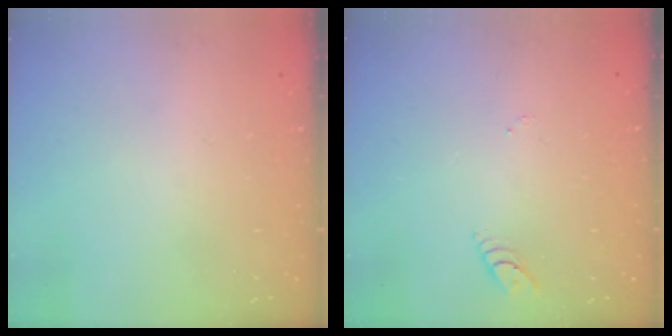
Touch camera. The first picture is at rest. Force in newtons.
{"total": 2.9, "press": 2.8, "slide": 0.3}